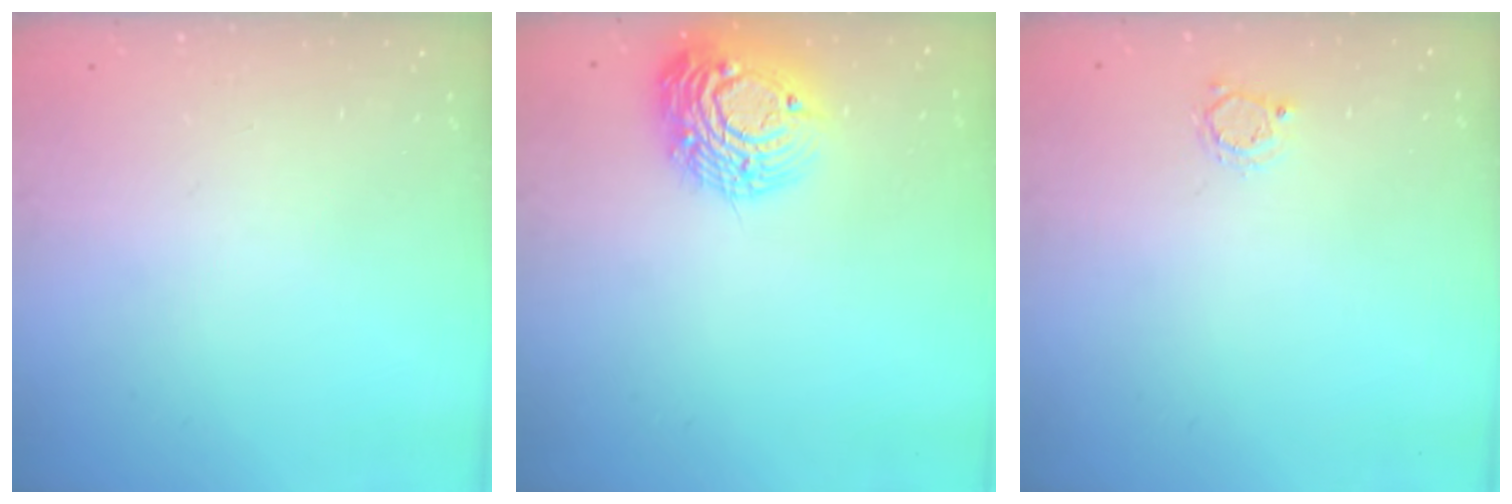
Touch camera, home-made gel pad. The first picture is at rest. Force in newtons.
{"total": 14.6, "press": 14.6, "slide": 1.1}
{"total": 2.6, "press": 2.6, "slide": 0.4}